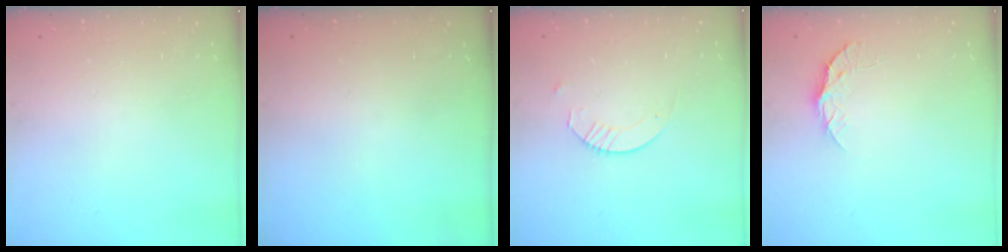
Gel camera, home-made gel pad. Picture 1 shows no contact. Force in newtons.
{"total": 0.0}
{"total": 4.5, "press": 4.5, "slide": 0.5}
{"total": 8.1, "press": 8.1, "slide": 0.7}